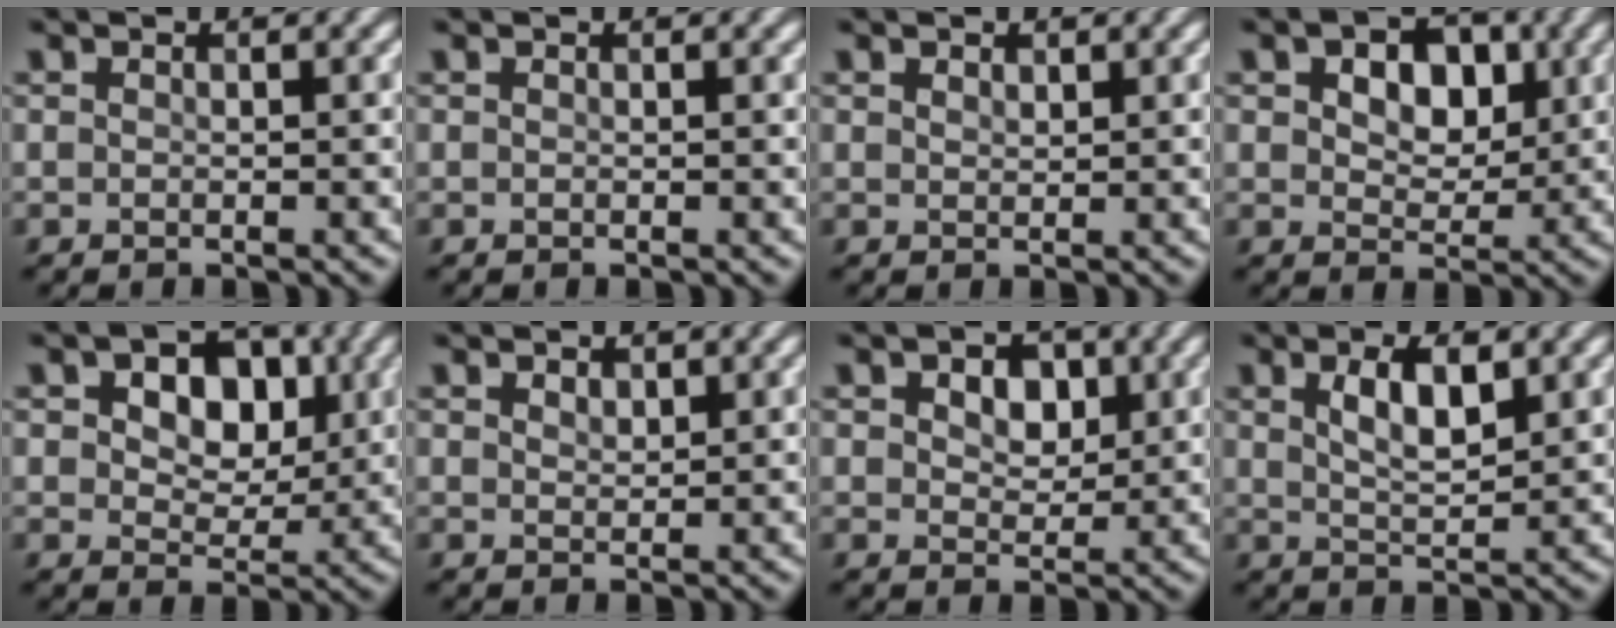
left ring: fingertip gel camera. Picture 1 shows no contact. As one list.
[{"total": 0.0}, {"total": 0.8, "force": [0.6, 0.4, 0.3], "torque": [-0.006, -0.001, 0.013]}, {"total": 6.1, "force": [2.0, 4.0, 4.2], "torque": [-0.061, 0.007, 0.014]}, {"total": 6.9, "force": [2.0, 4.6, 4.7], "torque": [-0.072, 0.007, 0.016]}, {"total": 1.2, "force": [0.9, 0.6, 0.4], "torque": [-0.009, 0.000, 0.017]}, {"total": 4.3, "force": [1.6, 2.8, 2.8], "torque": [-0.040, 0.008, 0.008]}, {"total": 3.6, "force": [1.5, 1.3, 3.0], "torque": [-0.060, 0.002, 0.030]}]